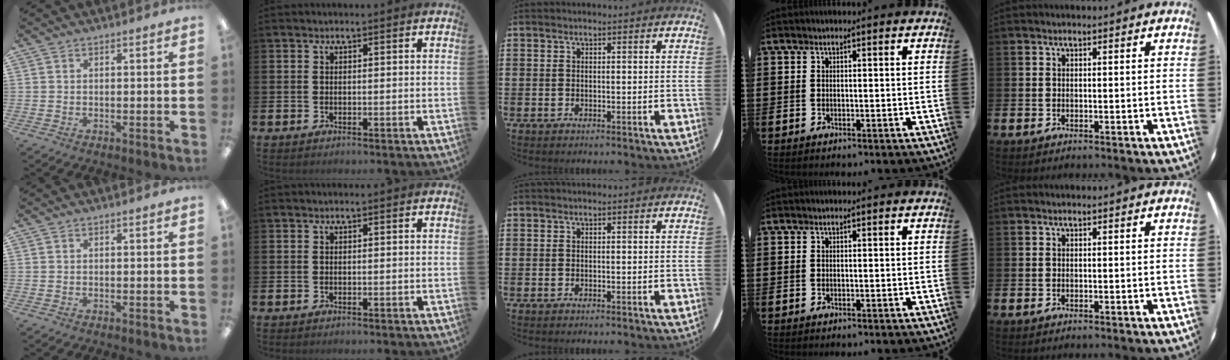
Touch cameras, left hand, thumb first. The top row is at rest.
{}